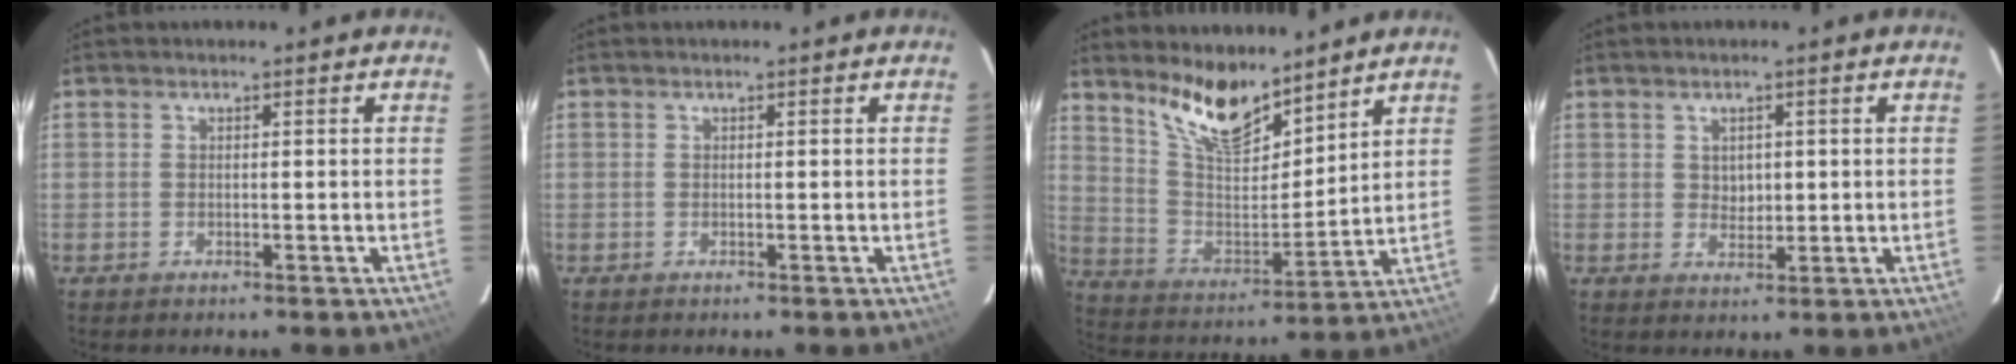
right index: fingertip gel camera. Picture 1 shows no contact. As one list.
[{"total": 0.0}, {"total": 13.1, "force": [10.3, 4.3, 6.8], "torque": [-0.134, -0.003, 0.200]}, {"total": 2.7, "force": [0.5, 2.3, 1.4], "torque": [-0.018, 0.004, 0.012]}]